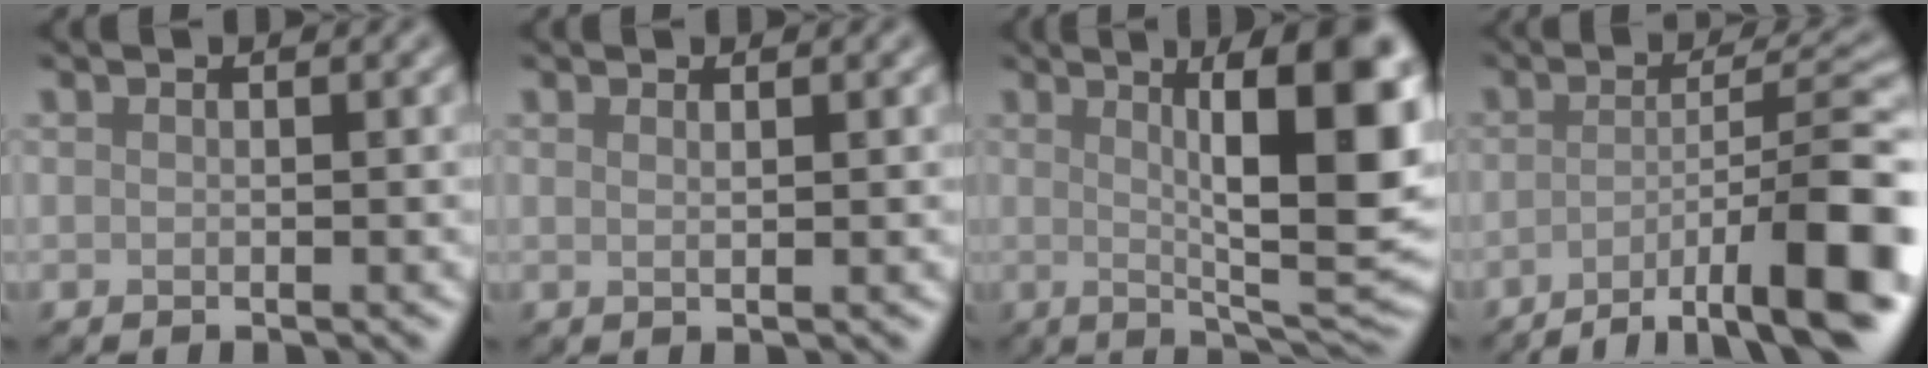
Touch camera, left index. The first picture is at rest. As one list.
[{"total": 0.8, "force": [0.5, 0.3, 0.6], "torque": [-0.004, -0.001, 0.004]}, {"total": 14.3, "force": [2.6, 3.7, 13.6], "torque": [-0.163, 0.003, 0.044]}, {"total": 10.4, "force": [-5.0, 2.4, 8.8], "torque": [-0.117, 0.005, -0.077]}]